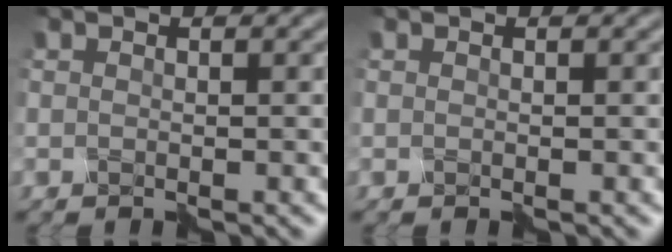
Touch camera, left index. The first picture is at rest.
{"total": 0.0}